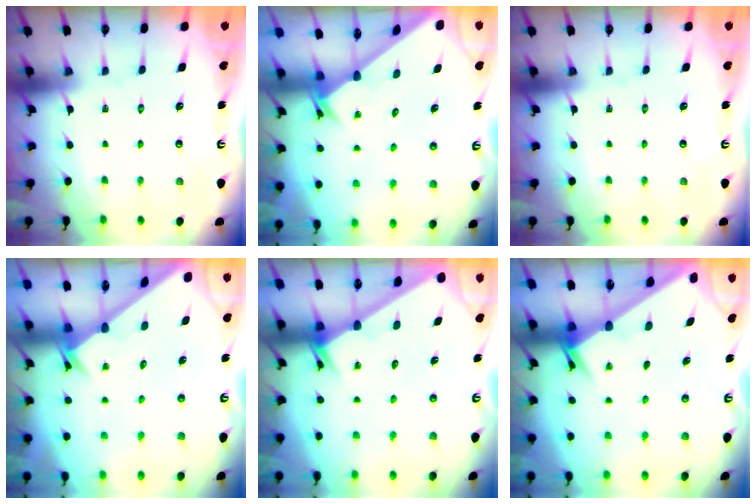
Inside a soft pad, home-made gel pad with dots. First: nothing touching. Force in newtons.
{"total": 2.4, "press": 2.4, "slide": 0.2}
{"total": 0.0}
{"total": 2.4, "press": 2.4, "slide": 0.2}
{"total": 2.6, "press": 2.6, "slide": 0.0}
{"total": 2.4, "press": 2.4, "slide": 0.3}